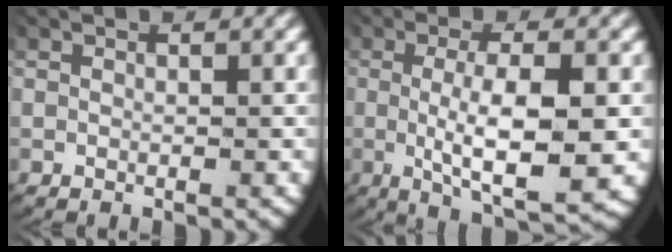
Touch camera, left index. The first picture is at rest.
{"total": 7.7, "force": [-1.6, 2.7, 7.0], "torque": [-0.129, -0.026, -0.013]}